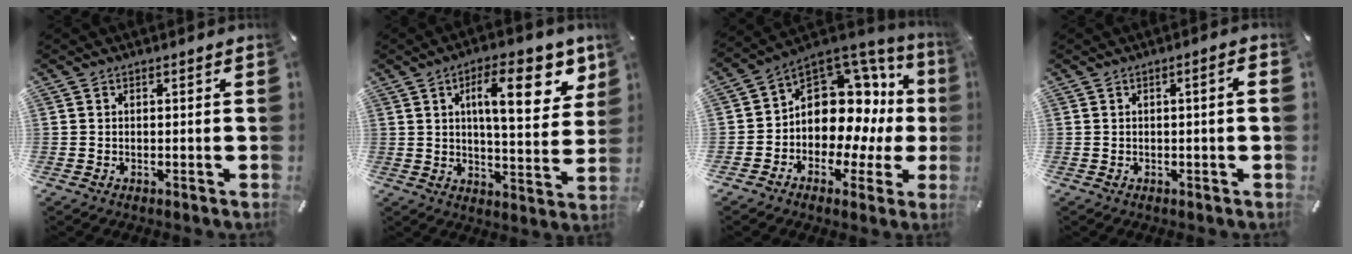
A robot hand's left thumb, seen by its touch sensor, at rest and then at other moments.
{"total": 16.8, "force": [7.0, 6.0, 14.1], "torque": [-0.204, -0.017, 0.104]}
{"total": 13.1, "force": [2.3, 10.2, 7.9], "torque": [-0.121, -0.041, 0.039]}
{"total": 2.5, "force": [-0.2, 0.0, 2.5], "torque": [-0.039, -0.002, -0.005]}